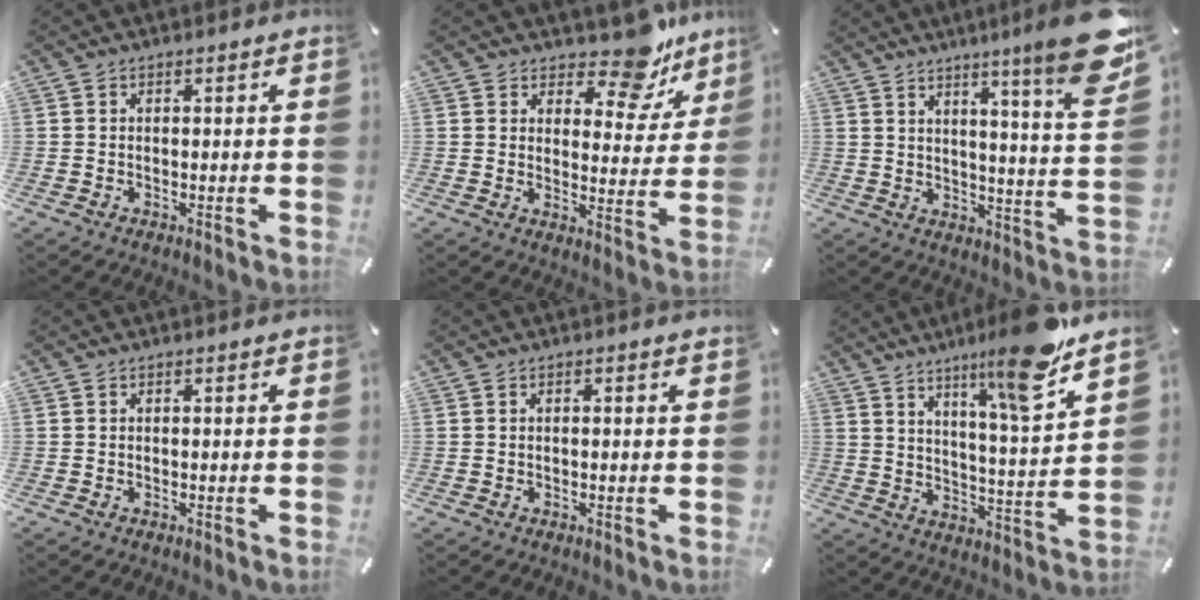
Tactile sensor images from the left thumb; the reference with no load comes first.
{"total": 12.1, "force": [9.8, 4.9, 5.1], "torque": [-0.048, -0.084, 0.168]}
{"total": 14.9, "force": [9.5, 0.5, 11.5], "torque": [-0.169, -0.081, 0.141]}
{"total": 0.0}
{"total": 0.6, "force": [0.1, 0.0, 0.6], "torque": [-0.009, 0.000, 0.002]}
{"total": 15.0, "force": [10.9, 1.7, 10.2], "torque": [-0.168, -0.067, 0.173]}